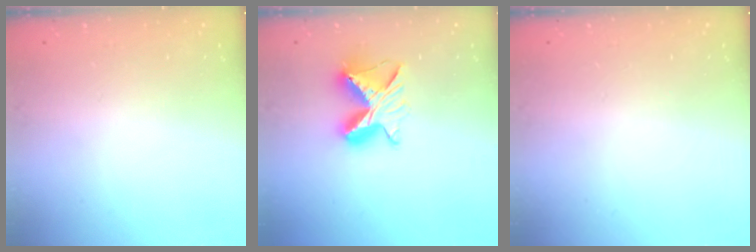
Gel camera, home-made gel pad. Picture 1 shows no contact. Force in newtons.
{"total": 9.5, "press": 9.5, "slide": 0.3}
{"total": 0.0}